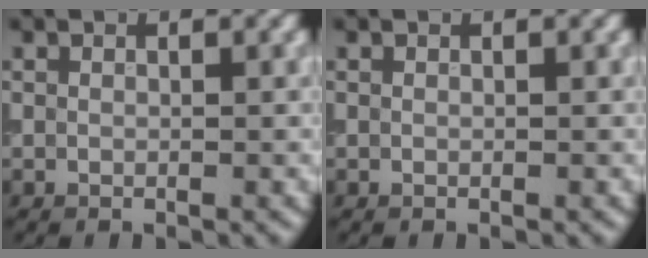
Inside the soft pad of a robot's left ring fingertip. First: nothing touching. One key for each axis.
{"total": 0.0}